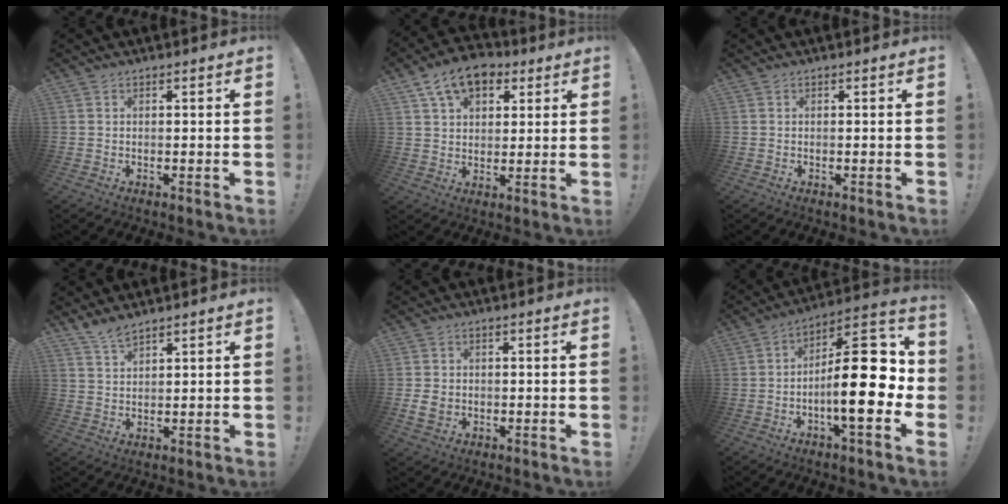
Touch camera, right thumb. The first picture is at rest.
{"total": 12.0, "force": [6.1, 7.9, 6.7], "torque": [-0.102, -0.020, 0.117]}
{"total": 0.0}
{"total": 4.2, "force": [3.7, 0.9, 1.7], "torque": [-0.023, -0.028, 0.066]}
{"total": 4.1, "force": [-0.4, 3.2, 2.4], "torque": [-0.030, 0.000, -0.007]}
{"total": 22.6, "force": [-2.2, 7.6, 21.2], "torque": [-0.326, 0.012, -0.032]}